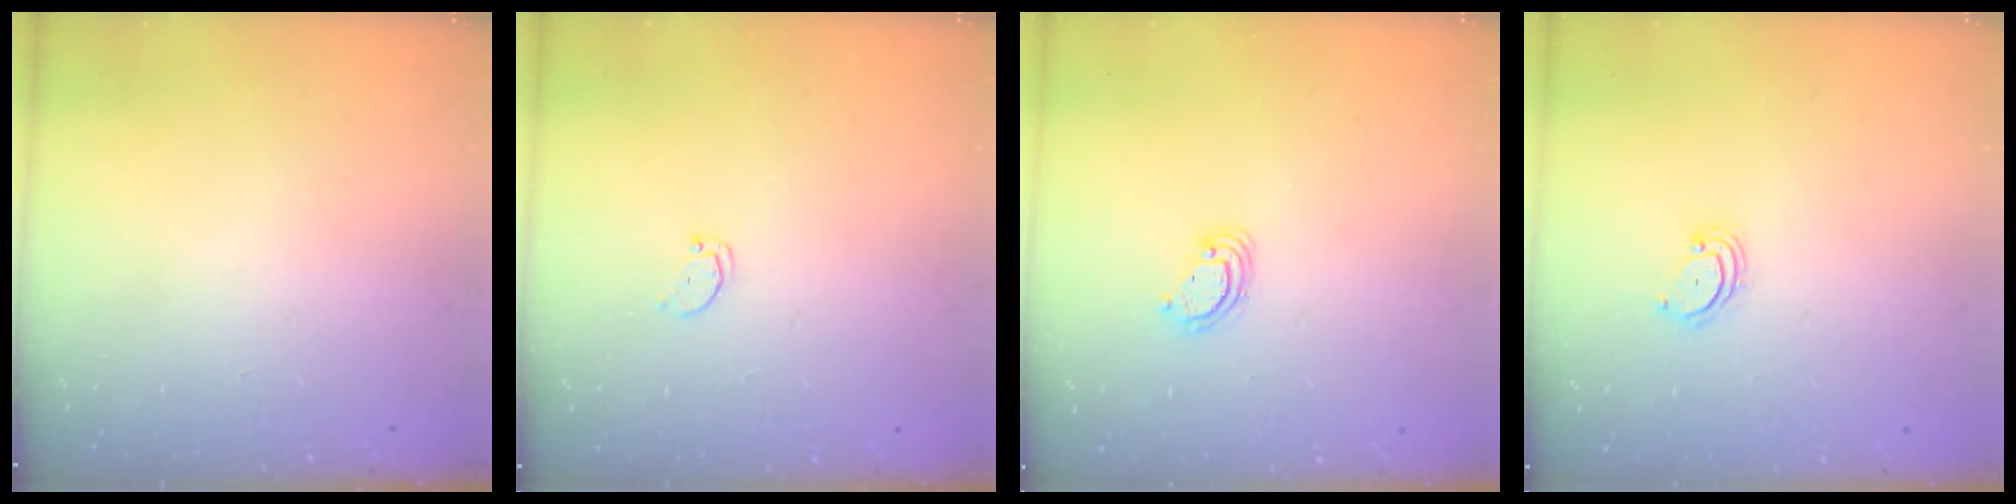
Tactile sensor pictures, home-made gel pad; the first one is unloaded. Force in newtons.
{"total": 1.7, "press": 1.7, "slide": 0.2}
{"total": 3.8, "press": 3.8, "slide": 0.1}
{"total": 2.9, "press": 2.9, "slide": 0.3}